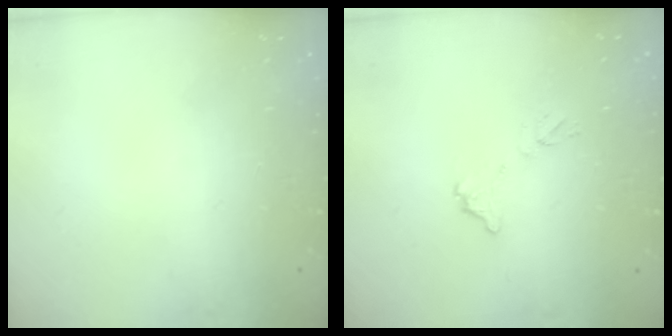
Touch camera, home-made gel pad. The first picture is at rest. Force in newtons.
{"total": 6.2, "press": 6.2, "slide": 0.3}